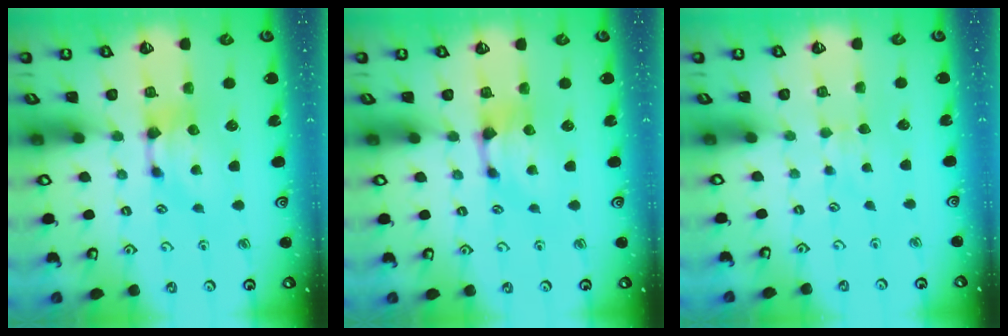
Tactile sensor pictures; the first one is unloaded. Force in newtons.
{"total": 0.8, "press": 0.3, "slide": 0.7}
{"total": 3.5, "press": 3.4, "slide": 0.5}